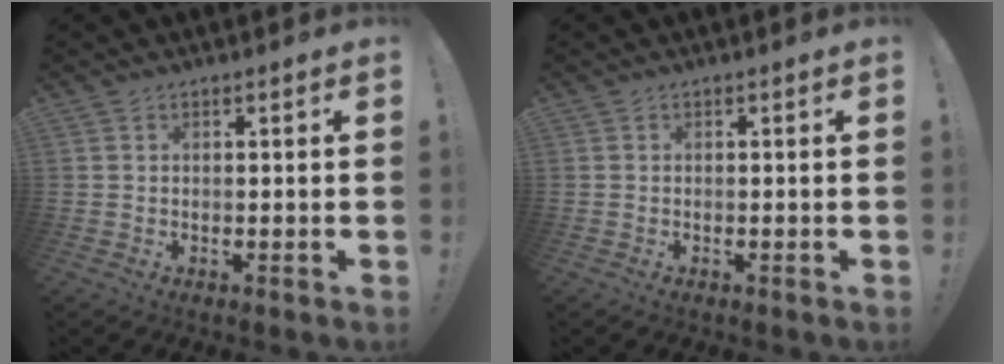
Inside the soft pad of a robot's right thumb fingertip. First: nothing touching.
{"total": 0.0}